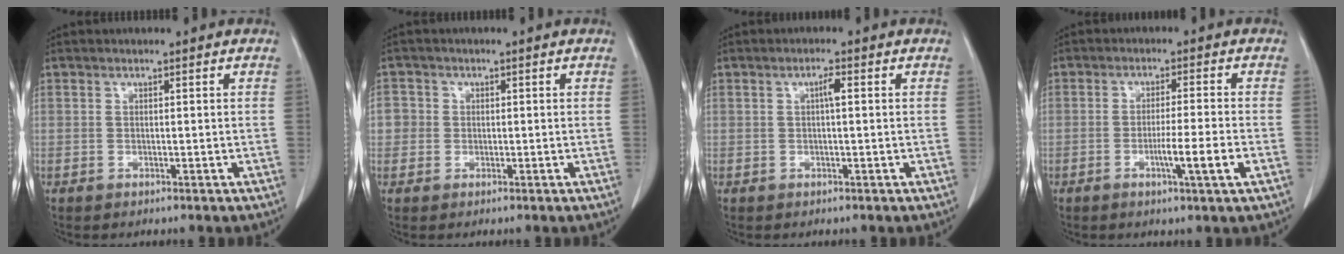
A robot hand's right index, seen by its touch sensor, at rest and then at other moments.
{"total": 2.7, "force": [0.0, 2.7, 0.3], "torque": [0.010, 0.007, -0.003]}
{"total": 1.7, "force": [0.3, 0.2, 1.7], "torque": [-0.030, 0.004, 0.004]}
{"total": 5.8, "force": [-1.9, -0.7, 5.4], "torque": [-0.087, -0.010, -0.033]}